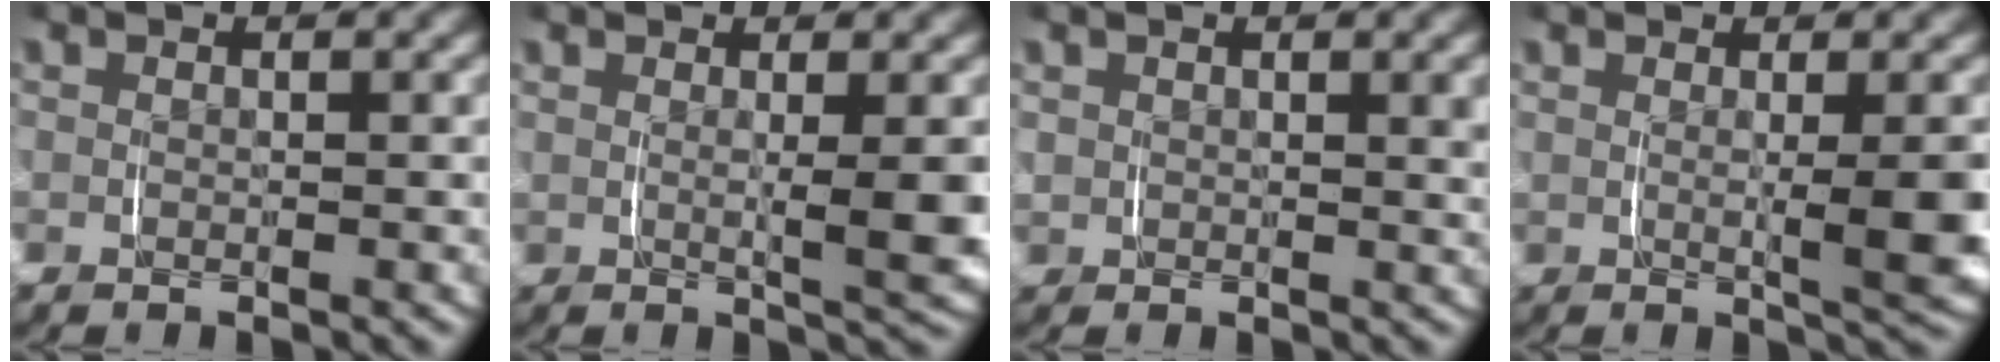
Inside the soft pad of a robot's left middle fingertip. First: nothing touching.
{"total": 4.1, "force": [0.8, 1.1, 3.8], "torque": [-0.055, -0.003, 0.014]}
{"total": 1.9, "force": [0.8, 1.5, 0.9], "torque": [-0.018, 0.004, 0.012]}
{"total": 4.6, "force": [0.6, 1.3, 4.4], "torque": [-0.062, -0.001, 0.009]}